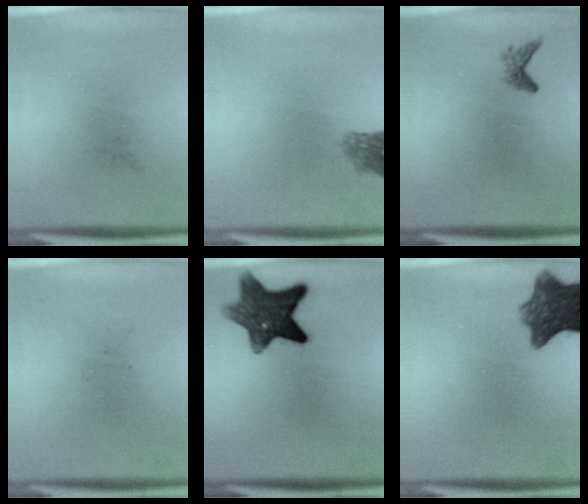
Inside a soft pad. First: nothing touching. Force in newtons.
{"total": 2.4}
{"total": 1.1}
{"total": 0.0}
{"total": 10.1}
{"total": 9.0}